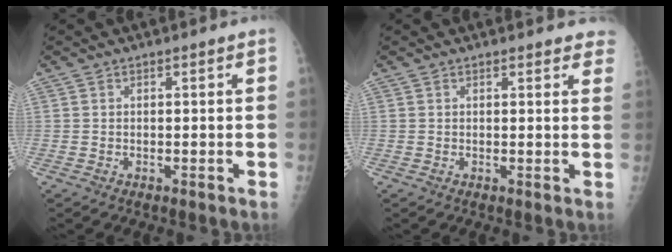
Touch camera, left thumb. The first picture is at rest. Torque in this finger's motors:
{"motor_torque": [-0.04, 0.01, -0.14, -0.11, 0.01]}